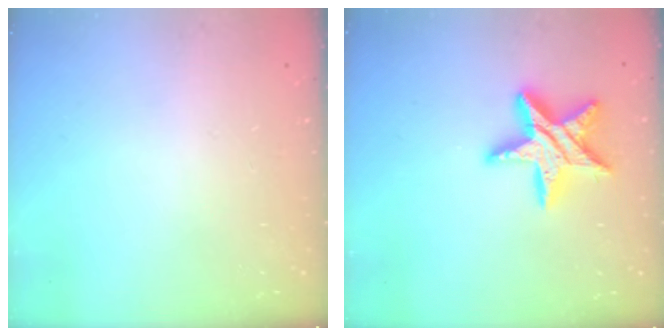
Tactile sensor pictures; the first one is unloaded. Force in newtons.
{"total": 14.5, "press": 14.5, "slide": 0.6}